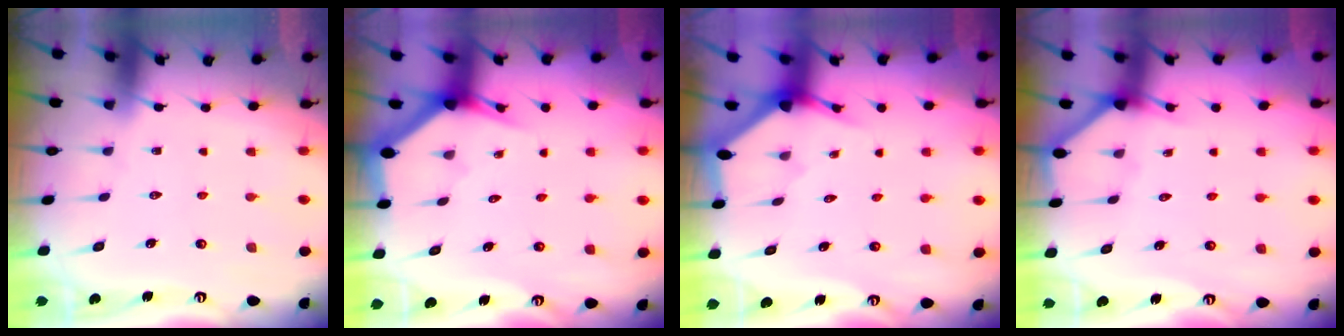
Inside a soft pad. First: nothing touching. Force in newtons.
{"total": 2.7, "press": 2.7, "slide": 0.1}
{"total": 2.7, "press": 2.7, "slide": 0.1}
{"total": 2.9, "press": 2.9, "slide": 0.2}